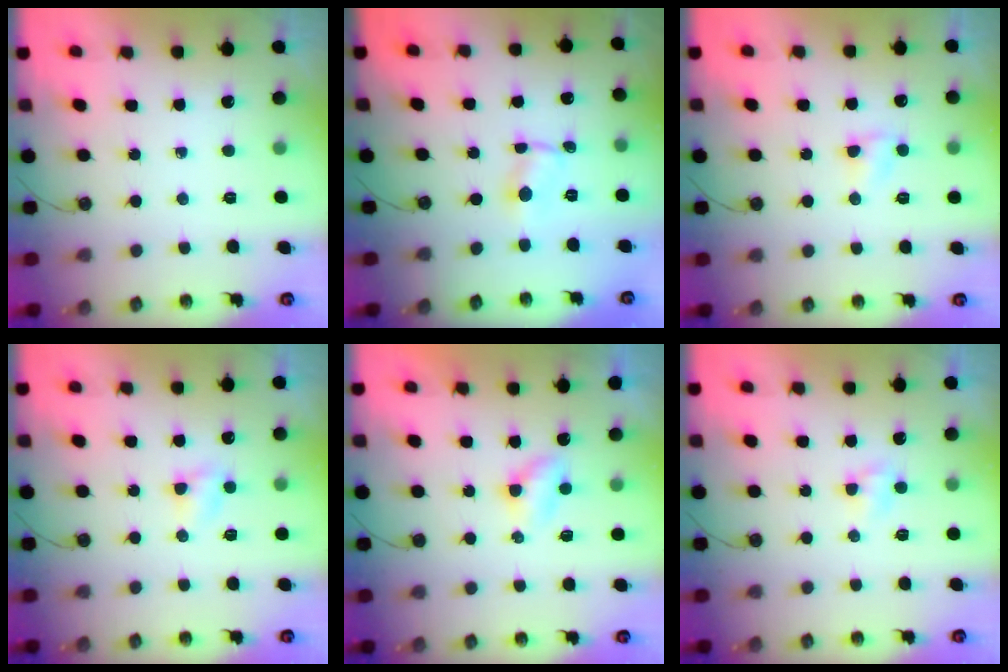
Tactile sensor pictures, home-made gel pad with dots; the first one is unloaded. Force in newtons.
{"total": 0.9, "press": 0.8, "slide": 0.2}
{"total": 3.8, "press": 3.8, "slide": 0.6}
{"total": 2.9, "press": 2.8, "slide": 0.2}
{"total": 2.7, "press": 2.7, "slide": 0.4}
{"total": 2.6, "press": 2.6, "slide": 0.3}